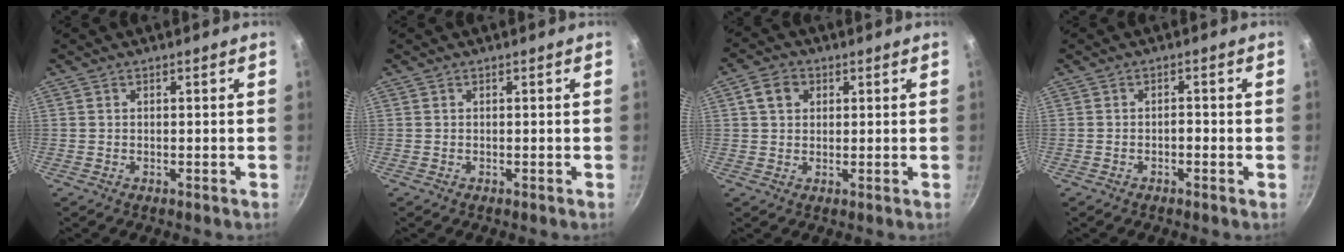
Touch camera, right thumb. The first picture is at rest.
{"total": 0.0}
{"total": 4.7, "force": [1.5, 3.7, 2.4], "torque": [-0.029, 0.004, 0.020]}
{"total": 1.3, "force": [-0.7, 0.5, 1.0], "torque": [-0.019, 0.006, -0.014]}